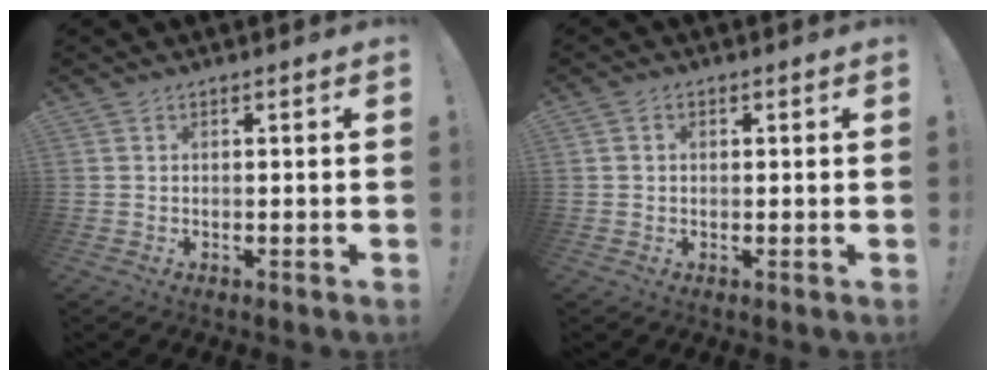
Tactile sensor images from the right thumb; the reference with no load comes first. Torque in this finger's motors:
{"motor_torque": [-0.02, -0.17, -0.03, -0.02, 0.08]}